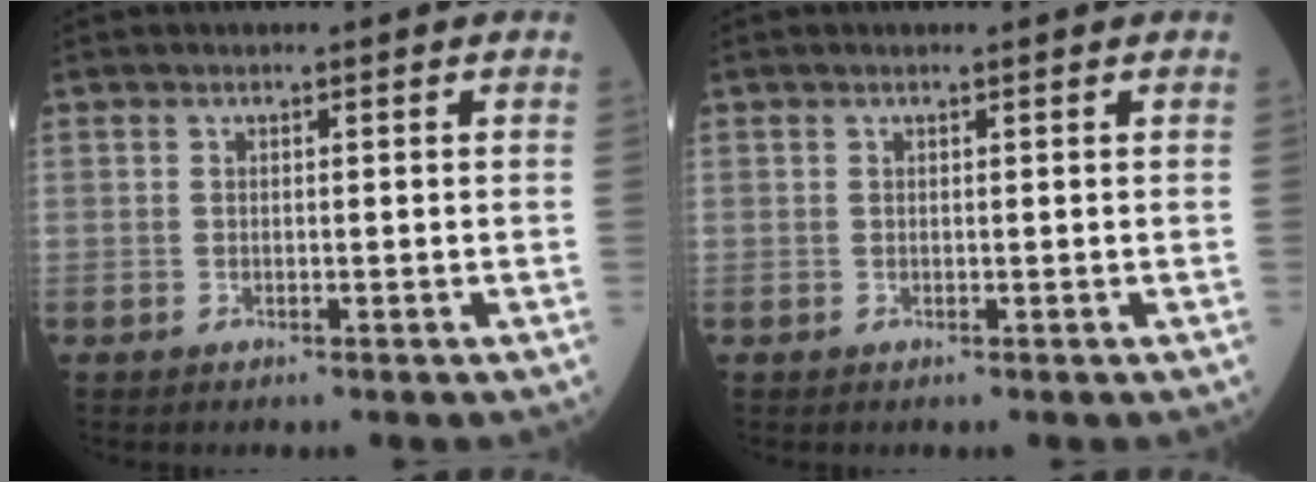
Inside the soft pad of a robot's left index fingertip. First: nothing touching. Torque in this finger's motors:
{"motor_torque": [-0.13, 0.08, -0.02, -0.01]}